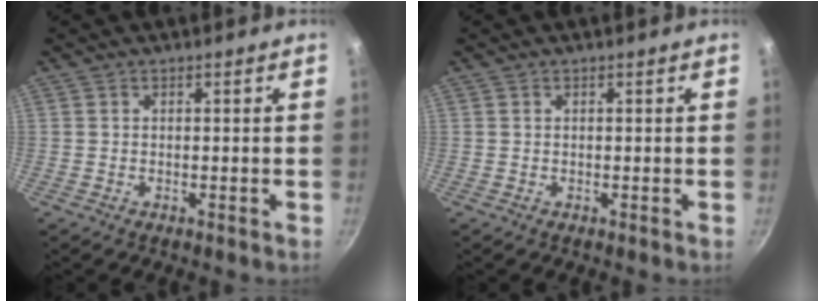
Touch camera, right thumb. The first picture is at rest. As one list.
[{"total": 0.0}]